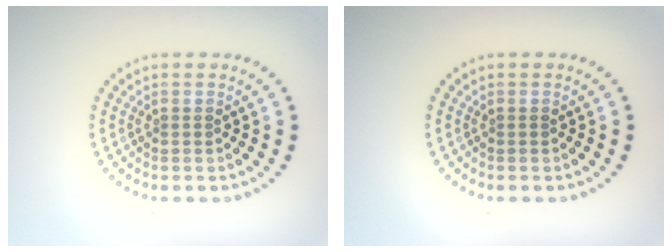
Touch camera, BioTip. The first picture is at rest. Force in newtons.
{"total": 0.0}